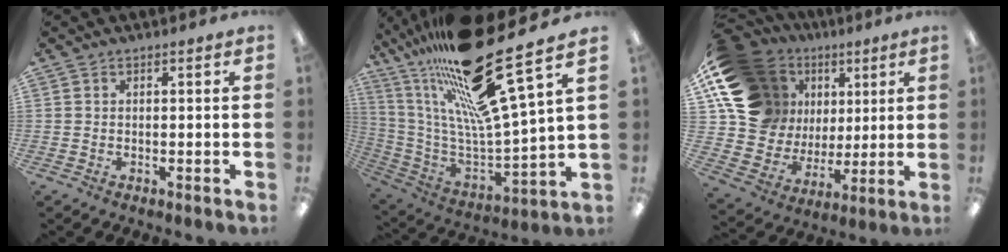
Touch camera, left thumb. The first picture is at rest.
{"total": 28.6, "force": [18.6, 6.8, 20.6], "torque": [-0.361, -0.121, 0.294]}
{"total": 19.7, "force": [9.4, 15.3, 8.0], "torque": [-0.159, -0.054, 0.208]}